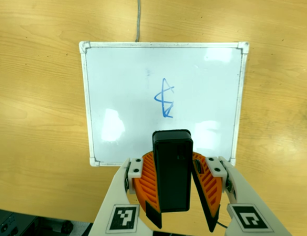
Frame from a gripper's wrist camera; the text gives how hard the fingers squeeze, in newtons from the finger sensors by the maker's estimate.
{"total": 7.1, "left": 7.7, "right": 6.5}